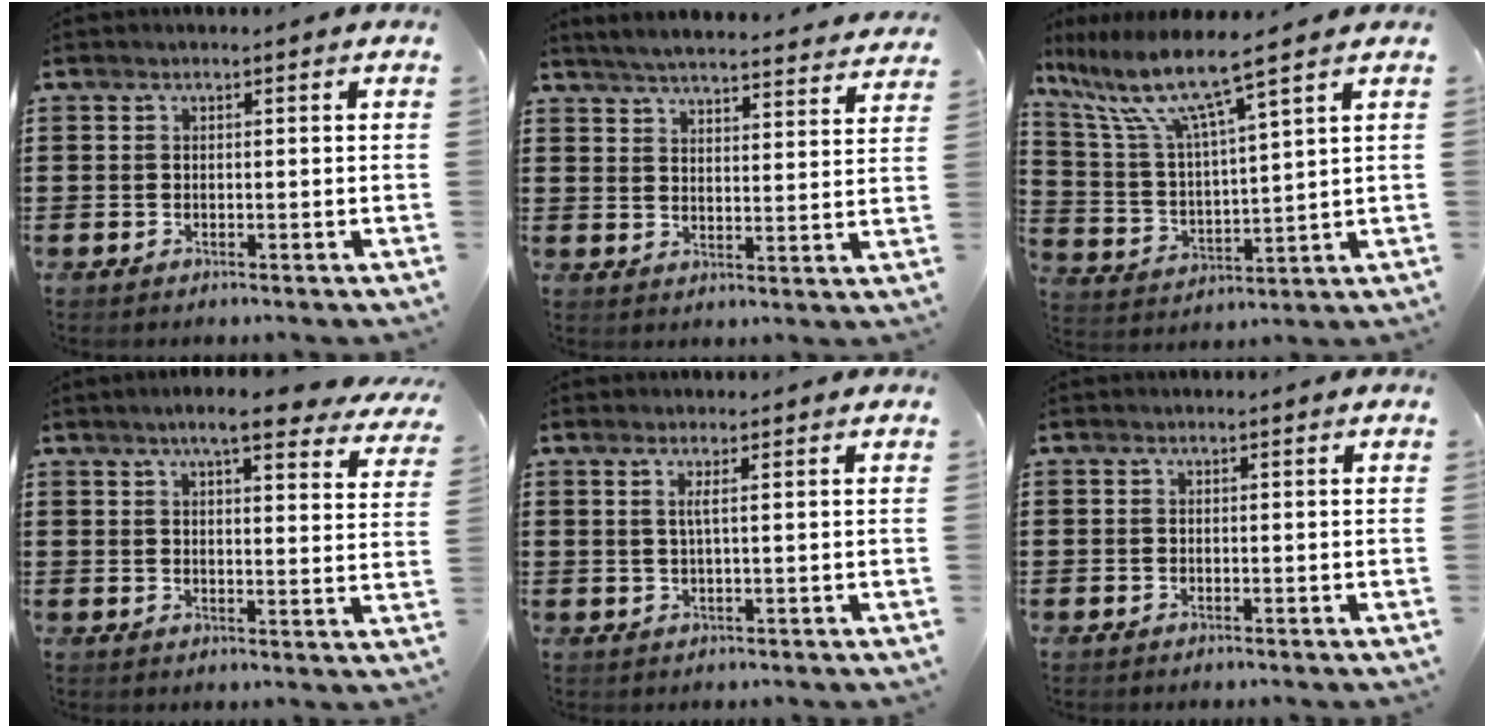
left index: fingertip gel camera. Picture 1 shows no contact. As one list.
[{"total": 4.7, "force": [4.6, -0.5, 0.9], "torque": [-0.038, -0.032, 0.079]}, {"total": 9.5, "force": [7.3, 0.4, 6.0], "torque": [-0.146, -0.041, 0.119]}, {"total": 7.3, "force": [6.0, 0.7, 4.1], "torque": [-0.079, -0.015, 0.104]}, {"total": 1.7, "force": [0.6, -0.2, 1.6], "torque": [-0.033, -0.003, 0.009]}, {"total": 0.0}]